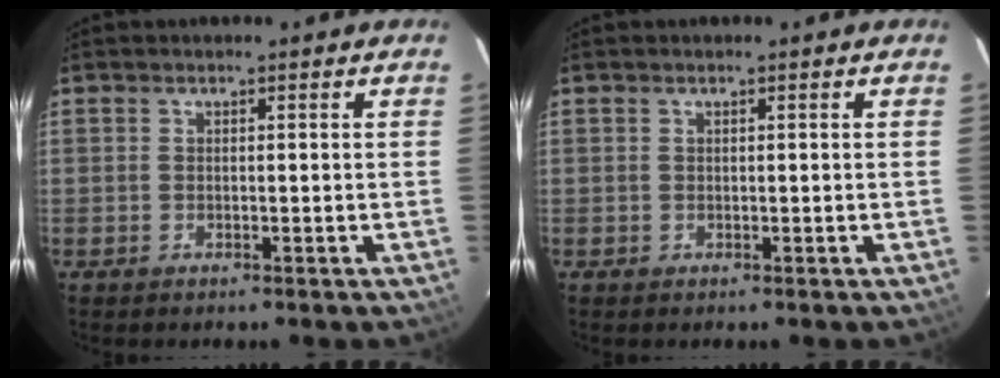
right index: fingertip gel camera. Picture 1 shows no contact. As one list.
[{"total": 0.0}]